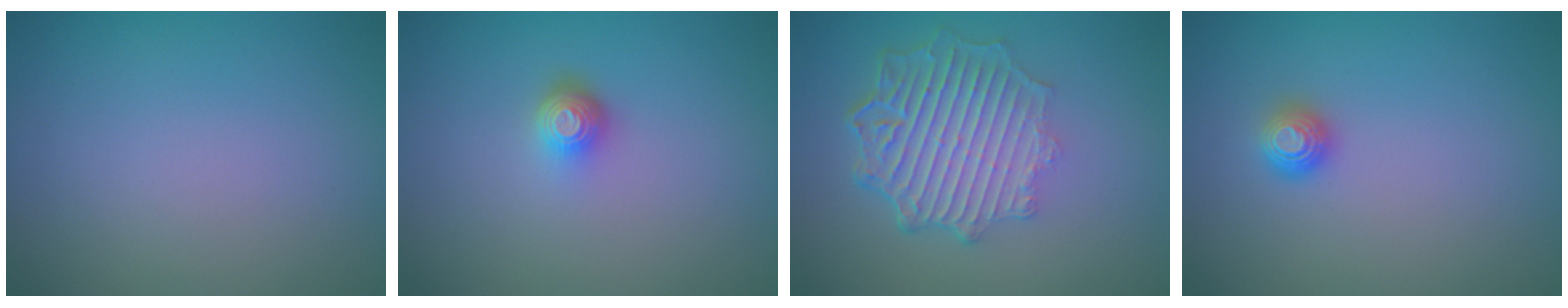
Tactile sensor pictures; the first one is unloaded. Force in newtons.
{"total": 1.9, "press": 1.4, "slide": 1.3}
{"total": 6.4, "press": 4.7, "slide": 4.3}
{"total": 1.1, "press": 1.1, "slide": 0.4}